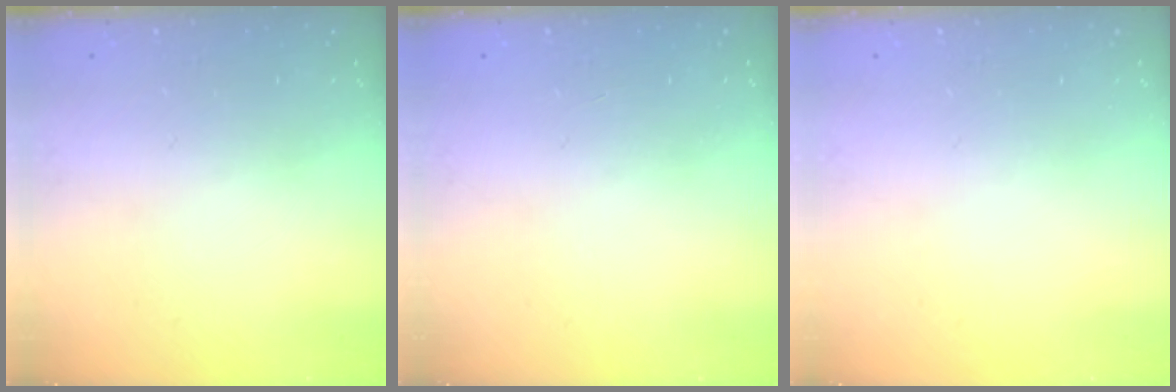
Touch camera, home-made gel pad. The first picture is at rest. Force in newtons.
{"total": 1.0, "press": 0.0, "slide": 1.0}
{"total": 0.0}